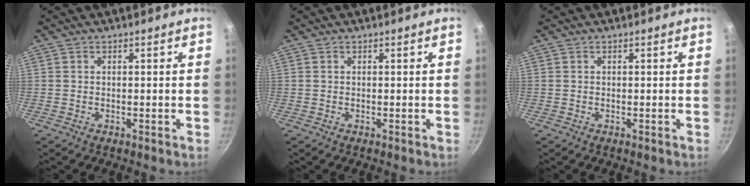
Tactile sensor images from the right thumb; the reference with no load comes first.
{"total": 0.0}
{"total": 0.0}